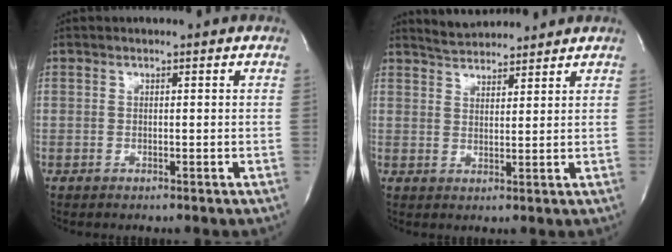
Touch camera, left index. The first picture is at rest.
{"total": 5.3, "force": [5.2, 0.6, 0.8], "torque": [-0.021, 0.021, 0.090]}